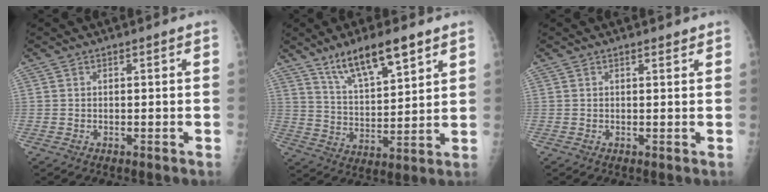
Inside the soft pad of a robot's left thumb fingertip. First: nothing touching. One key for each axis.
{"total": 13.1, "fx": 8.7, "fy": 3.9, "fz": 8.9, "tx": -0.136, "ty": -0.042, "tz": 0.162}
{"total": 1.3, "fx": 1.0, "fy": 0.4, "fz": 0.7, "tx": -0.008, "ty": -0.006, "tz": 0.015}